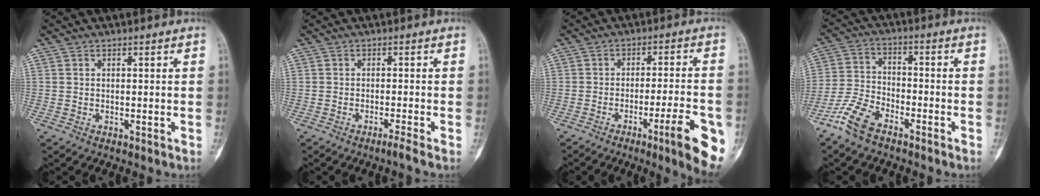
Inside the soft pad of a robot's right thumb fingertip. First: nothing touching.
{"total": 1.6, "force": [-1.2, -0.6, 0.8], "torque": [-0.021, 0.005, -0.025]}
{"total": 11.8, "force": [-5.1, 1.5, 10.5], "torque": [-0.136, 0.008, -0.070]}
{"total": 8.8, "force": [-6.2, 3.9, 4.8], "torque": [-0.110, 0.024, -0.130]}